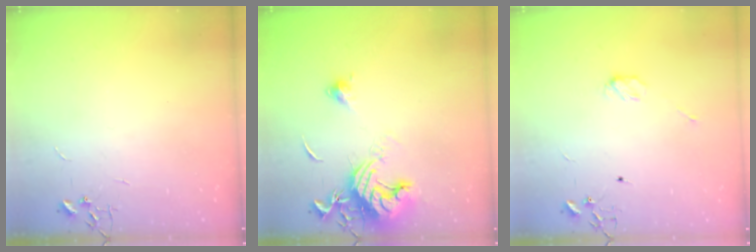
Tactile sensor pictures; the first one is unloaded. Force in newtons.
{"total": 14.2, "press": 14.1, "slide": 1.8}
{"total": 4.0, "press": 4.0, "slide": 0.2}